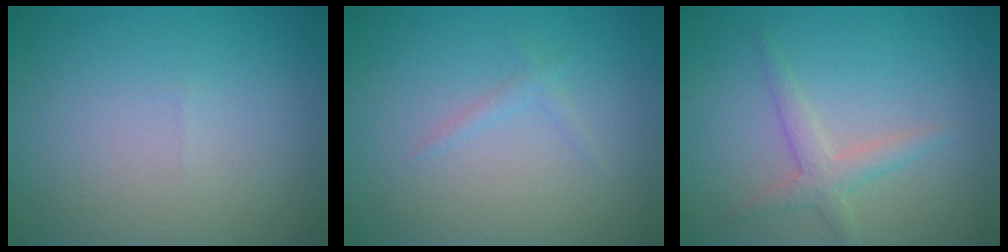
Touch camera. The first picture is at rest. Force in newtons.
{"total": 0.8, "press": 0.8, "slide": 0.0}
{"total": 2.2, "press": 2.2, "slide": 0.1}